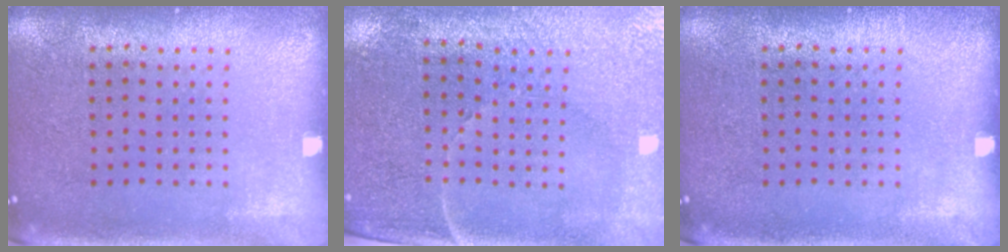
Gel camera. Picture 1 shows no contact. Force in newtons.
{"total": 3.3, "press": 3.1, "slide": 1.1}
{"total": 0.0}